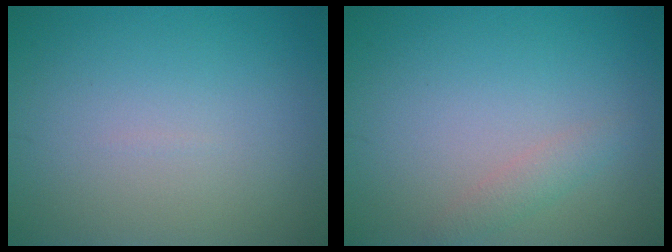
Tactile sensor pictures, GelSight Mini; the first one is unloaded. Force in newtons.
{"total": 1.4, "press": 1.4, "slide": 0.0}